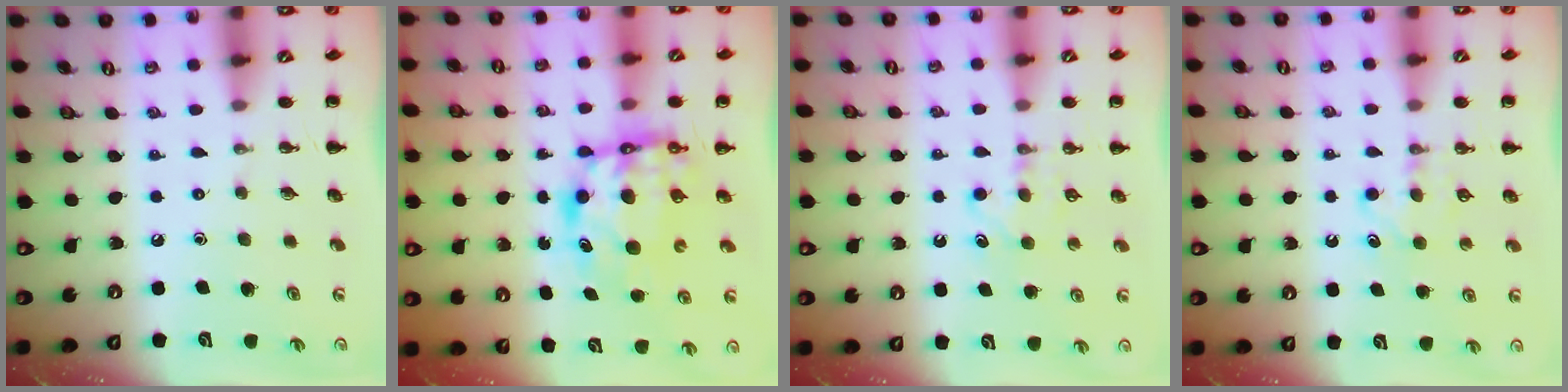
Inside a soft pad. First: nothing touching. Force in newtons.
{"total": 7.1, "press": 7.0, "slide": 1.4}
{"total": 4.9, "press": 4.7, "slide": 1.5}
{"total": 4.9, "press": 4.7, "slide": 1.5}